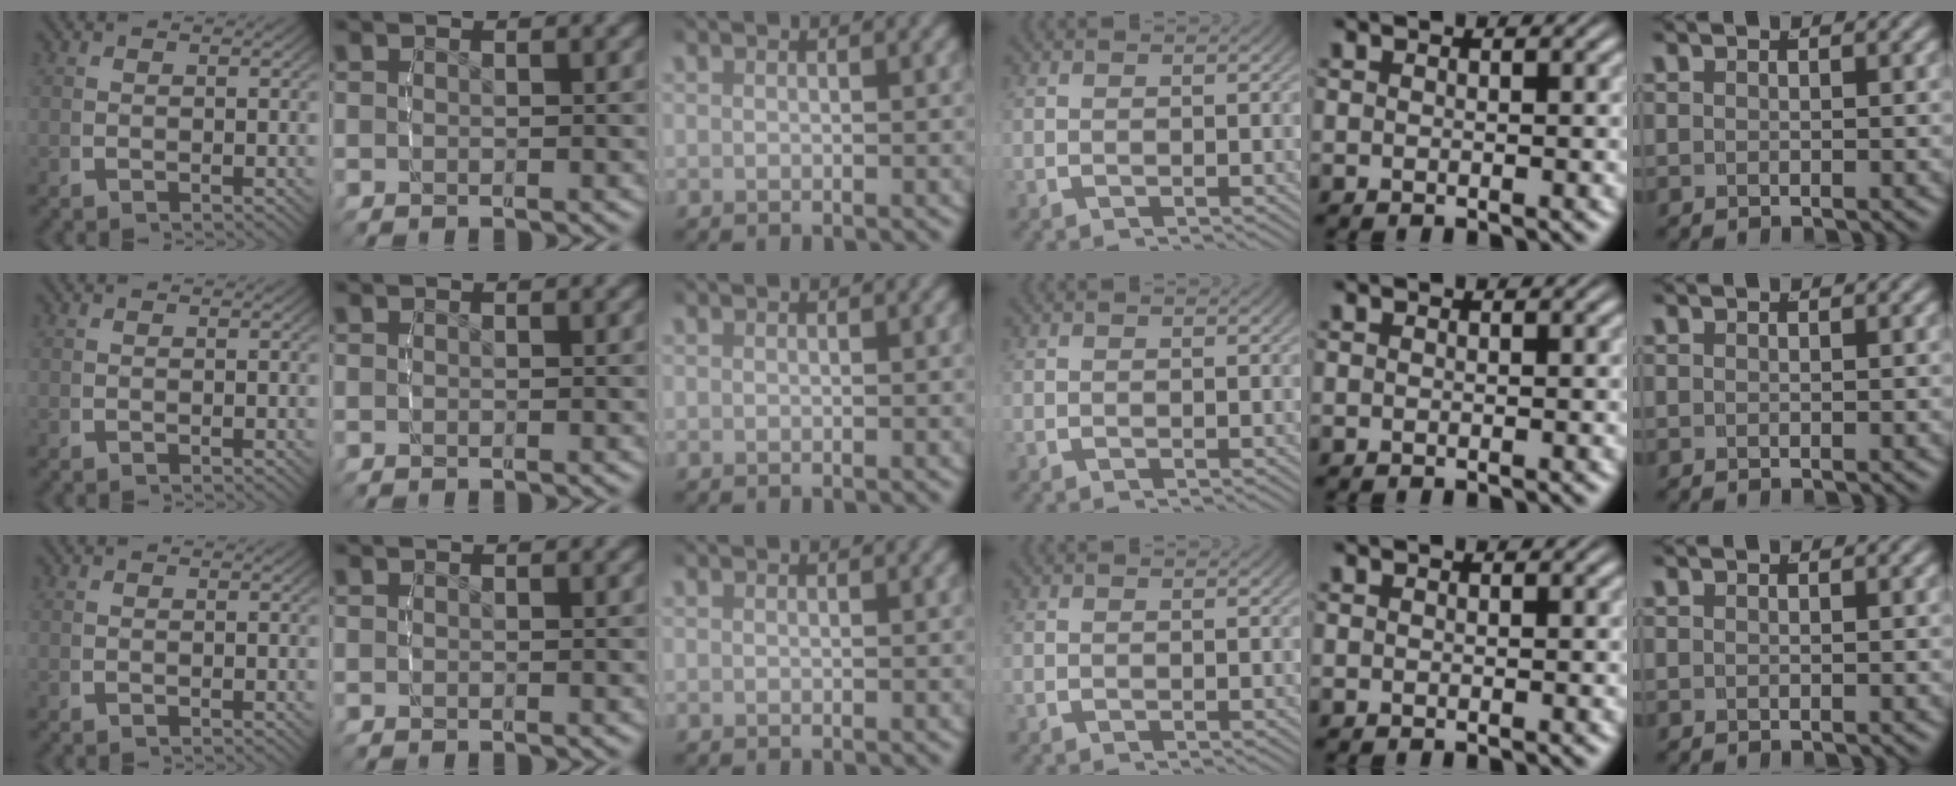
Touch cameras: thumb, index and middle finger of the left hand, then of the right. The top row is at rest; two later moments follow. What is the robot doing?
{"motion": "lift_and_place", "object": "condiment"}